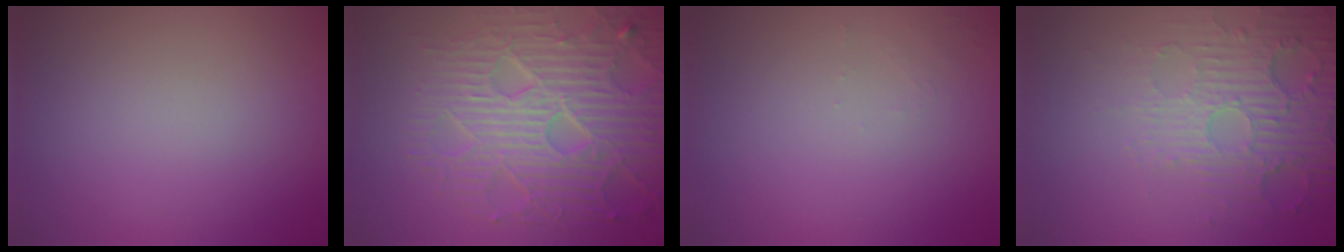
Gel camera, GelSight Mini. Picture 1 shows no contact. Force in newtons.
{"total": 8.0, "press": 6.1, "slide": 5.1}
{"total": 0.7, "press": 0.7, "slide": 0.1}
{"total": 6.0, "press": 3.6, "slide": 4.8}